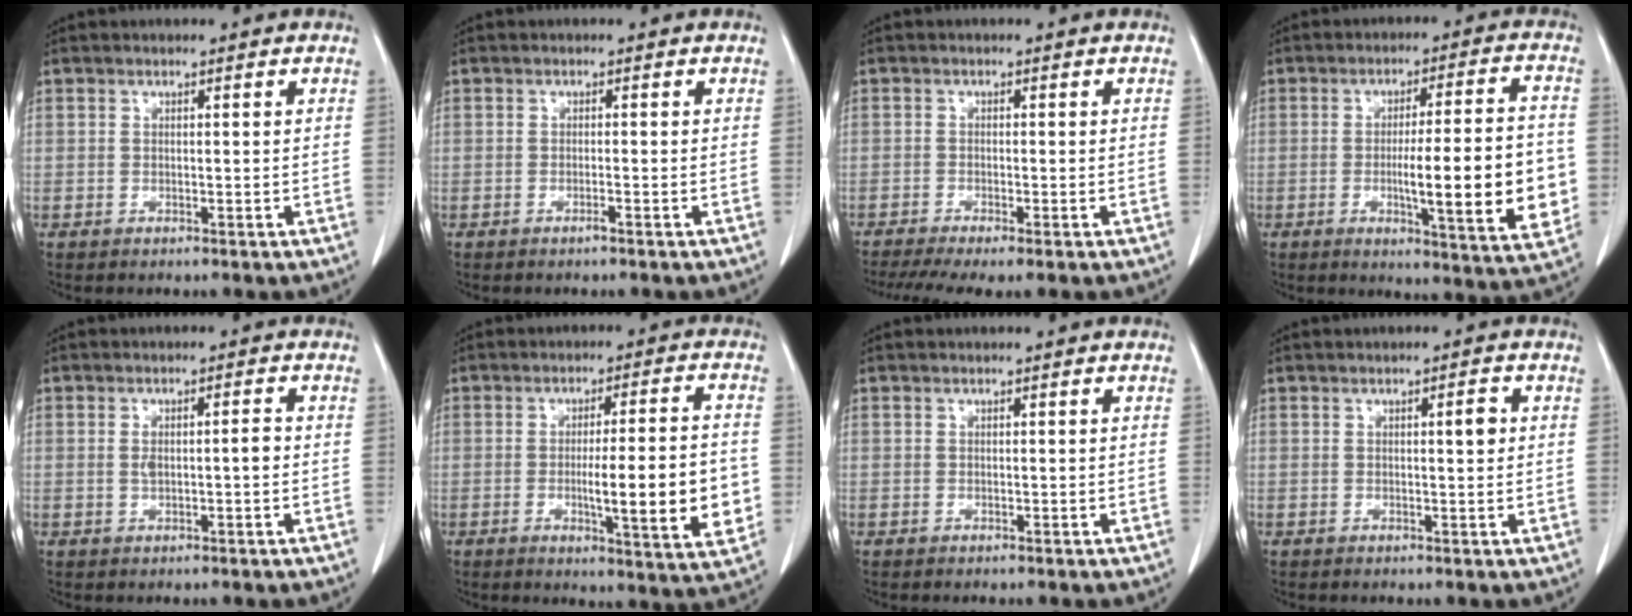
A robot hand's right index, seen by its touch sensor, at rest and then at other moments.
{"total": 0.8, "force": [-0.5, -0.1, 0.5], "torque": [-0.012, 0.000, -0.010]}
{"total": 7.2, "force": [-5.5, 0.7, 4.6], "torque": [-0.072, -0.013, -0.090]}
{"total": 15.9, "force": [-2.5, 1.6, 15.6], "torque": [-0.207, -0.002, -0.032]}
{"total": 3.1, "force": [-0.1, 0.9, 3.0], "torque": [-0.058, 0.009, 0.002]}
{"total": 12.9, "force": [-2.1, 1.1, 12.7], "torque": [-0.179, -0.009, -0.029]}
{"total": 0.0}
{"total": 2.0, "force": [0.4, 0.4, 1.9], "torque": [-0.030, 0.002, 0.007]}